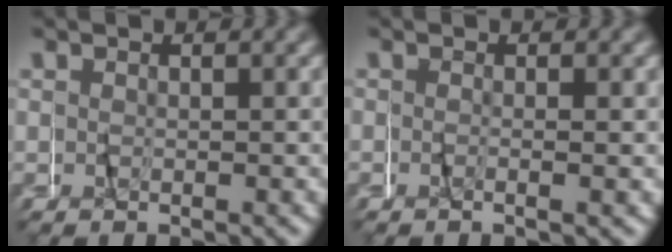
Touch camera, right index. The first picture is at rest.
{"total": 0.7, "force": [-0.5, -0.4, 0.3], "torque": [-0.016, -0.004, -0.011]}